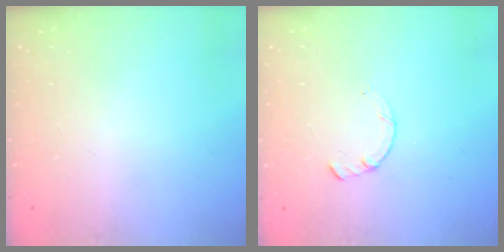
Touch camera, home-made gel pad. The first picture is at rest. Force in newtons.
{"total": 0.7, "press": 0.6, "slide": 0.2}